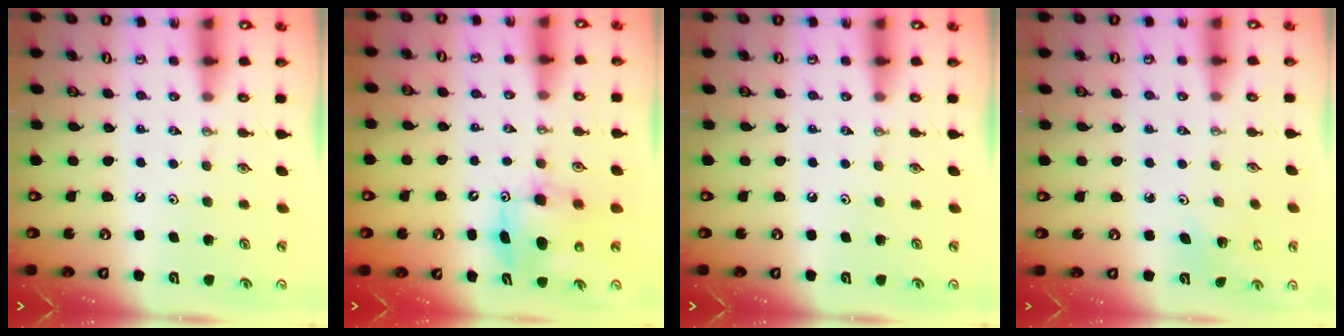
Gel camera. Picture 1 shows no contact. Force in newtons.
{"total": 8.1, "press": 7.8, "slide": 2.2}
{"total": 0.0}
{"total": 2.3, "press": 2.3, "slide": 0.2}